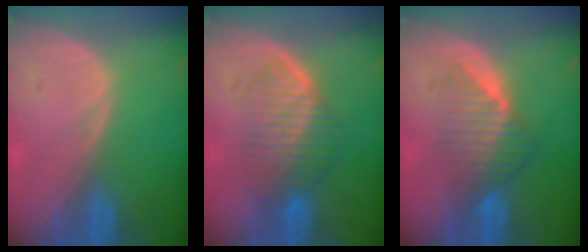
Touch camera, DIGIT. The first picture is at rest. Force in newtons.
{"total": 6.7, "press": 6.5, "slide": 1.8}
{"total": 6.9, "press": 6.5, "slide": 2.5}